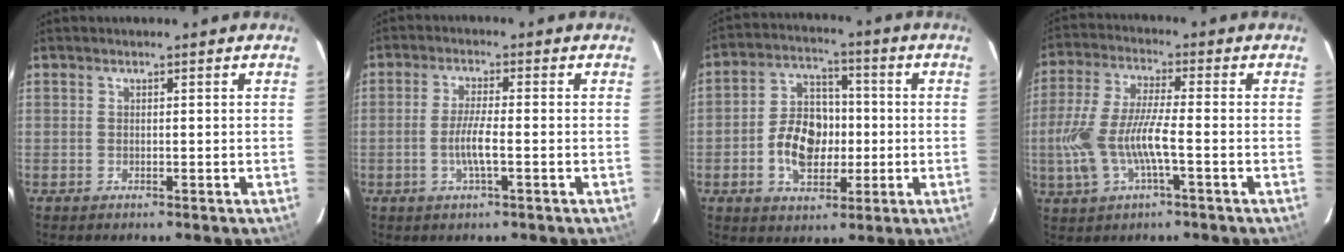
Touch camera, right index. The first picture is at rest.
{"total": 4.7, "force": [-1.4, 0.3, 4.5], "torque": [-0.087, -0.005, -0.028]}
{"total": 11.3, "force": [-2.2, 7.8, 7.9], "torque": [-0.156, 0.023, -0.032]}
{"total": 11.8, "force": [-3.0, 2.8, 11.1], "torque": [-0.242, -0.005, -0.054]}